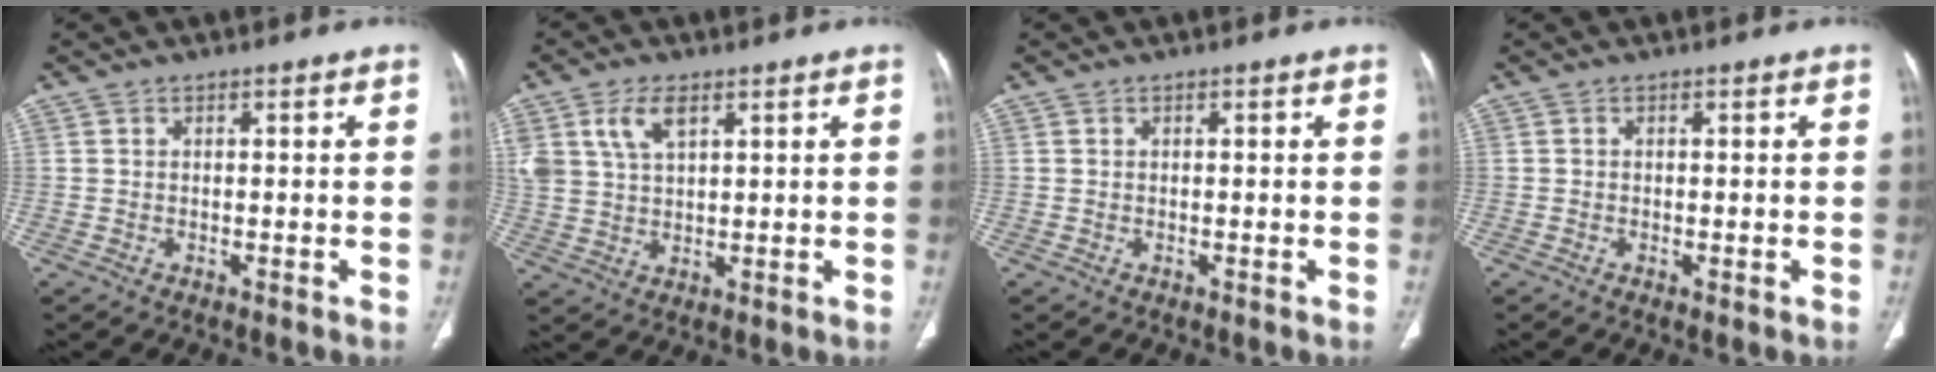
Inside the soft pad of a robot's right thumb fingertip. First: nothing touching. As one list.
[{"total": 7.4, "force": [3.6, 4.0, 5.1], "torque": [-0.099, -0.007, 0.076]}, {"total": 0.0}, {"total": 0.8, "force": [-0.3, 0.3, 0.7], "torque": [-0.016, -0.004, -0.004]}]